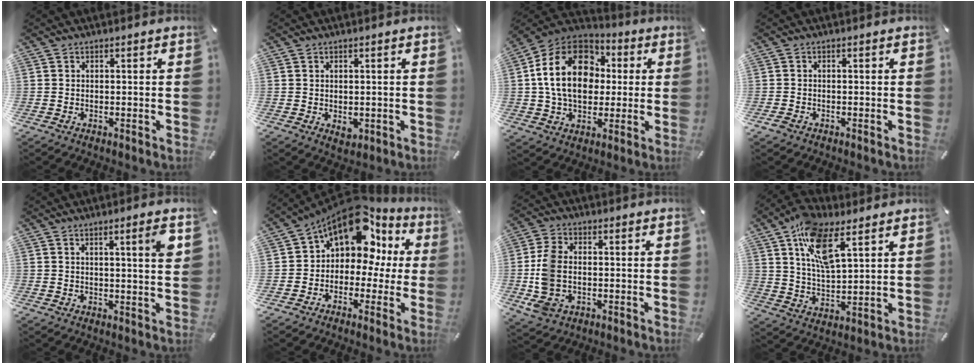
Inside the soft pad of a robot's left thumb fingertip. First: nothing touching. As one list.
[{"total": 2.3, "force": [-0.3, 1.9, 1.4], "torque": [-0.015, 0.000, -0.005]}, {"total": 19.4, "force": [2.0, 14.8, 12.3], "torque": [-0.244, 0.016, 0.034]}, {"total": 0.8, "force": [-0.6, 0.4, 0.3], "torque": [-0.004, 0.001, -0.012]}, {"total": 5.0, "force": [2.1, 0.0, 4.5], "torque": [-0.073, -0.010, 0.029]}, {"total": 15.0, "force": [8.2, 9.0, 8.8], "torque": [-0.150, -0.052, 0.144]}, {"total": 10.1, "force": [-0.9, 7.4, 6.8], "torque": [-0.165, 0.010, -0.014]}, {"total": 12.8, "force": [7.6, 5.0, 9.0], "torque": [-0.181, -0.026, 0.136]}]